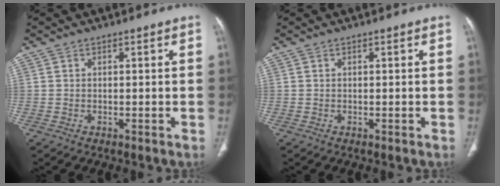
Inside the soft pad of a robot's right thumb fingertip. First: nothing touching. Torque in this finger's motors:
{"motor_torque": [-0.11, 0.11, -0.21, 0.21, 0.00]}